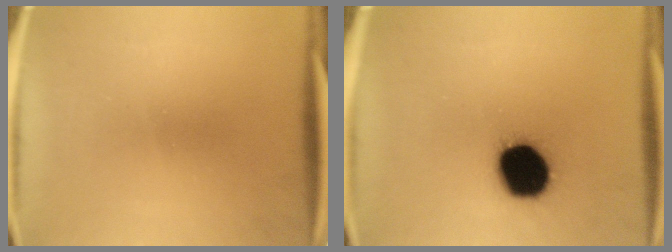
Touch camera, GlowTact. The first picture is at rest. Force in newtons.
{"total": 18.3}